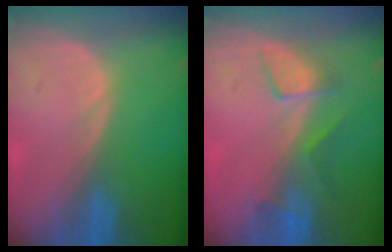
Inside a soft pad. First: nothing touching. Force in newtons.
{"total": 4.2, "press": 4.1, "slide": 1.3}